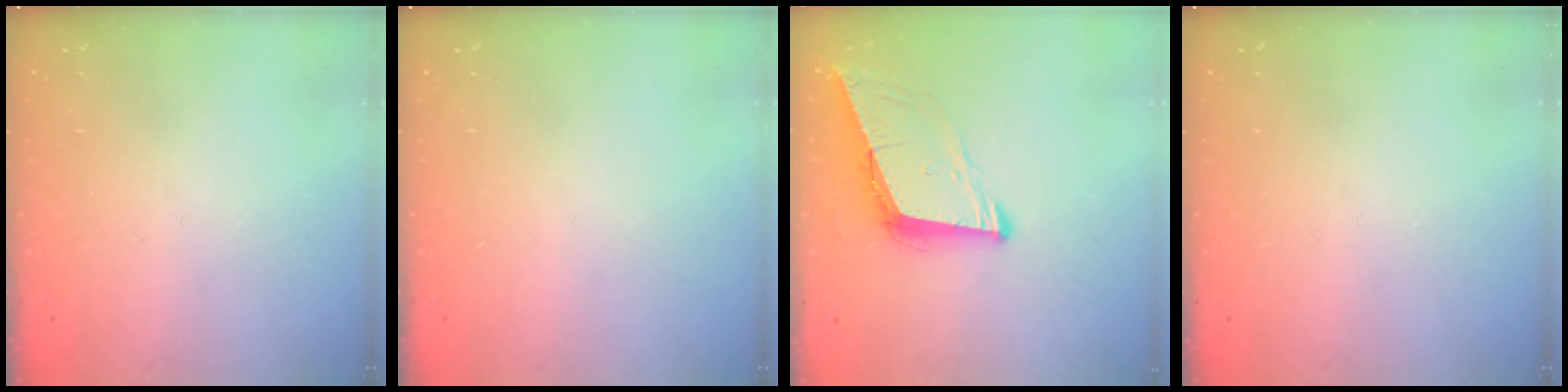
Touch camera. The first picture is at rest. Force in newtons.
{"total": 0.0}
{"total": 8.8, "press": 8.1, "slide": 3.6}
{"total": 0.0}